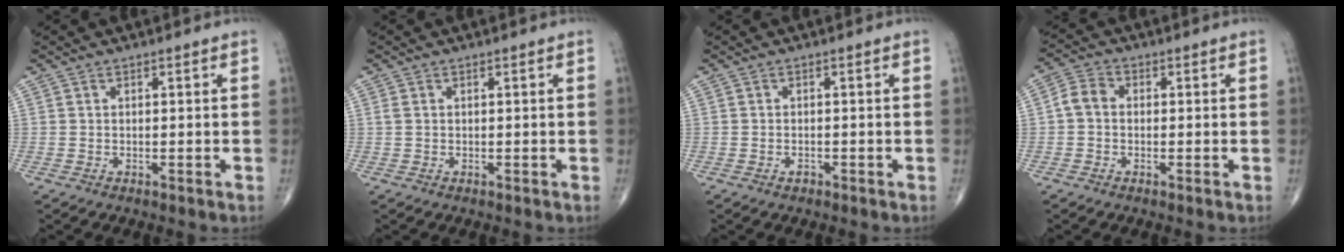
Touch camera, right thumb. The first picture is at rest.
{"total": 0.8, "force": [0.2, 0.5, 0.6], "torque": [-0.019, 0.004, 0.008]}
{"total": 0.9, "force": [-0.5, 0.6, 0.4], "torque": [-0.007, 0.004, -0.008]}
{"total": 4.1, "force": [-0.1, 3.2, 2.5], "torque": [-0.042, 0.014, -0.012]}